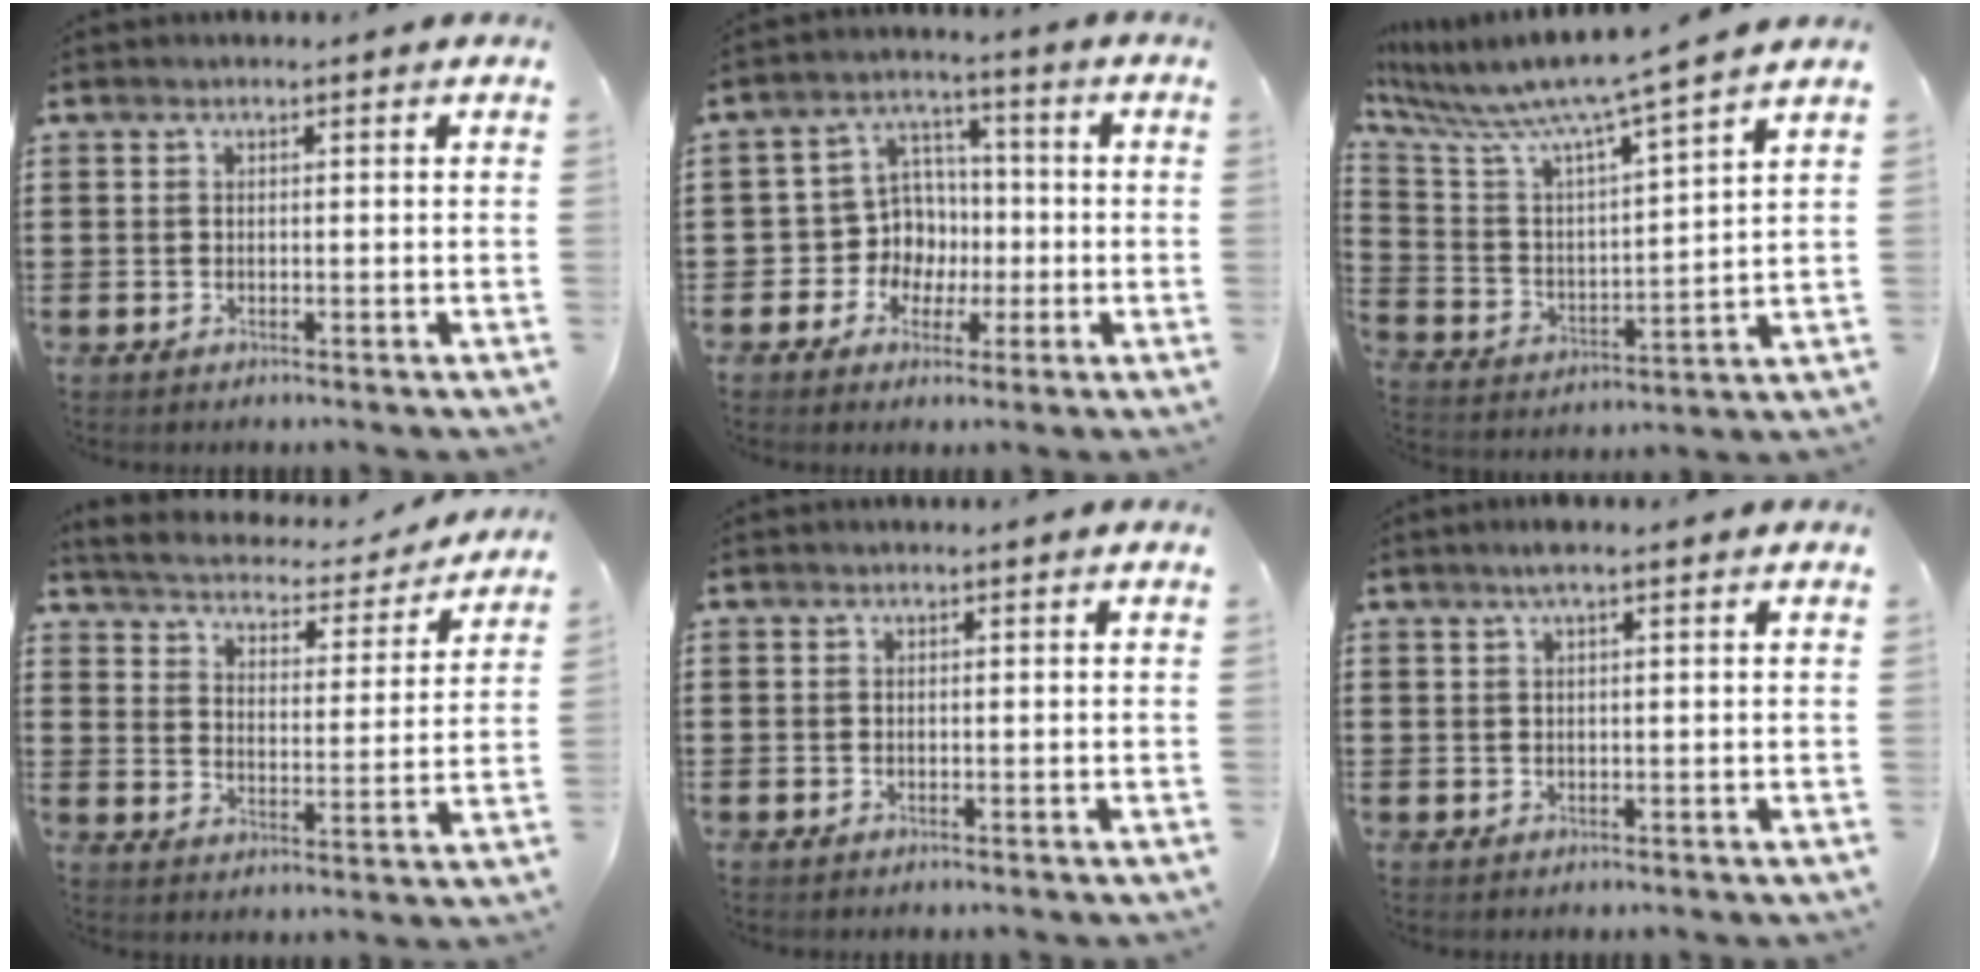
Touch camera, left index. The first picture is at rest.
{"total": 7.5, "force": [-0.5, 7.2, 2.0], "torque": [-0.072, 0.009, -0.007]}
{"total": 8.0, "force": [7.1, -0.4, 3.7], "torque": [-0.106, -0.060, 0.111]}
{"total": 3.5, "force": [3.5, 0.3, 0.4], "torque": [-0.032, -0.029, 0.052]}
{"total": 0.0}
{"total": 1.9, "force": [1.0, 0.1, 1.6], "torque": [-0.034, 0.002, 0.017]}